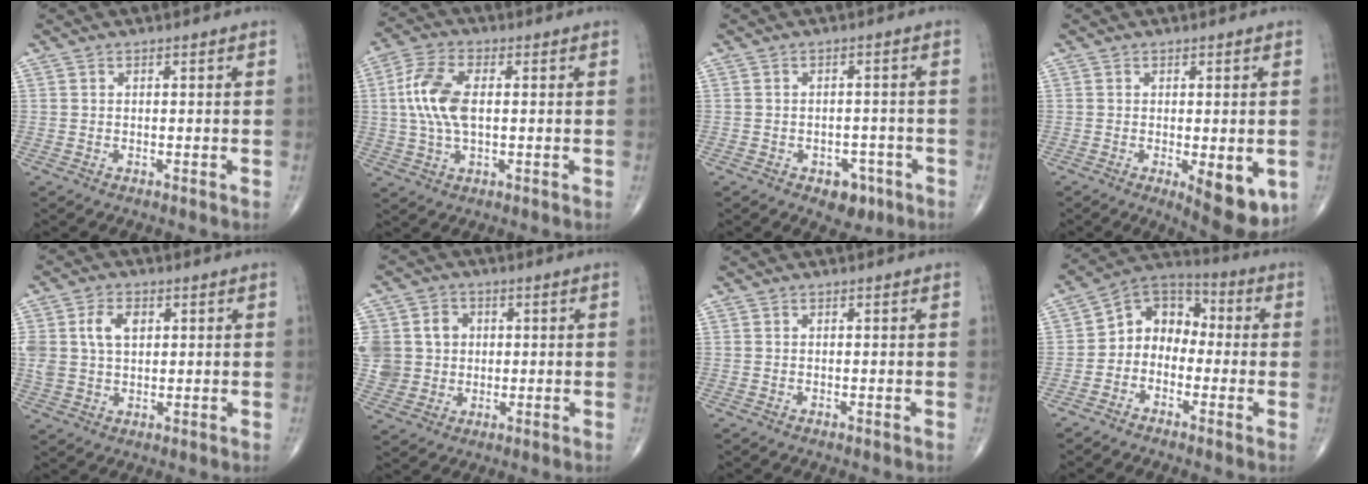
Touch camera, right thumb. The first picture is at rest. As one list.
[{"total": 10.0, "force": [0.9, 5.0, 8.6], "torque": [-0.190, 0.012, 0.016]}, {"total": 4.9, "force": [-2.6, 3.3, 2.6], "torque": [-0.009, 0.017, -0.030]}, {"total": 9.0, "force": [-2.5, 3.4, 7.9], "torque": [-0.094, -0.019, -0.029]}, {"total": 7.7, "force": [2.1, 5.1, 5.4], "torque": [-0.102, 0.003, 0.042]}, {"total": 12.9, "force": [1.6, 11.7, 5.1], "torque": [-0.095, 0.021, 0.043]}, {"total": 0.0}, {"total": 9.1, "force": [-1.6, 7.4, 5.1], "torque": [-0.045, 0.049, -0.050]}]